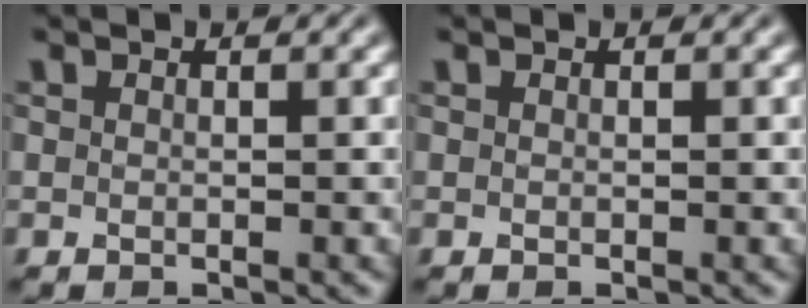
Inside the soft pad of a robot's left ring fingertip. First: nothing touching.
{"total": 0.0}